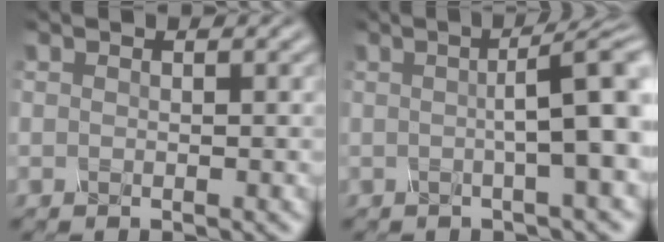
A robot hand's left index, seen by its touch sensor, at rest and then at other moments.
{"total": 6.8, "force": [0.6, 1.3, 6.6], "torque": [-0.074, 0.012, 0.007]}